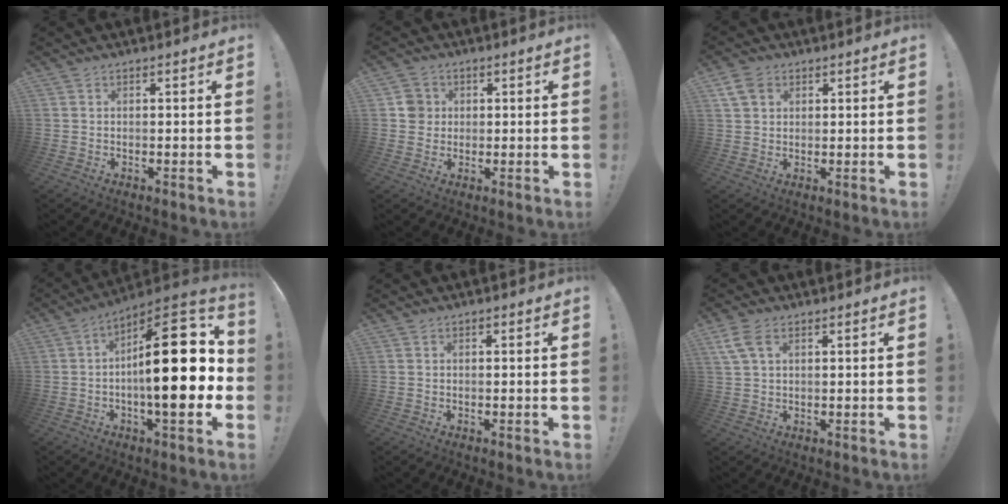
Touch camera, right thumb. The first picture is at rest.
{"total": 5.4, "force": [0.8, 5.1, 1.4], "torque": [-0.015, 0.008, 0.019]}
{"total": 6.0, "force": [3.0, 4.3, 3.0], "torque": [-0.051, -0.002, 0.060]}
{"total": 25.9, "force": [0.2, 9.2, 24.2], "torque": [-0.357, -0.003, 0.004]}
{"total": 0.0}
{"total": 6.1, "force": [2.8, 3.3, 4.3], "torque": [-0.086, -0.002, 0.055]}